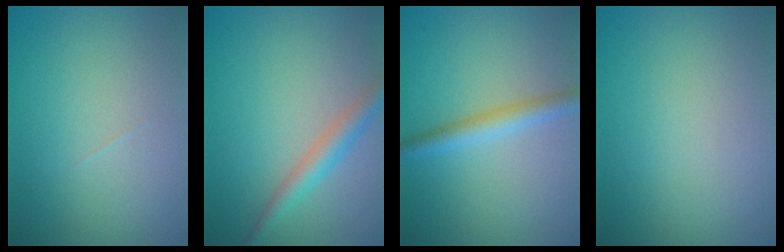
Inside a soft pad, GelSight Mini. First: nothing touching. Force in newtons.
{"total": 2.7, "press": 2.7, "slide": 0.1}
{"total": 2.6, "press": 2.6, "slide": 0.1}
{"total": 0.0}